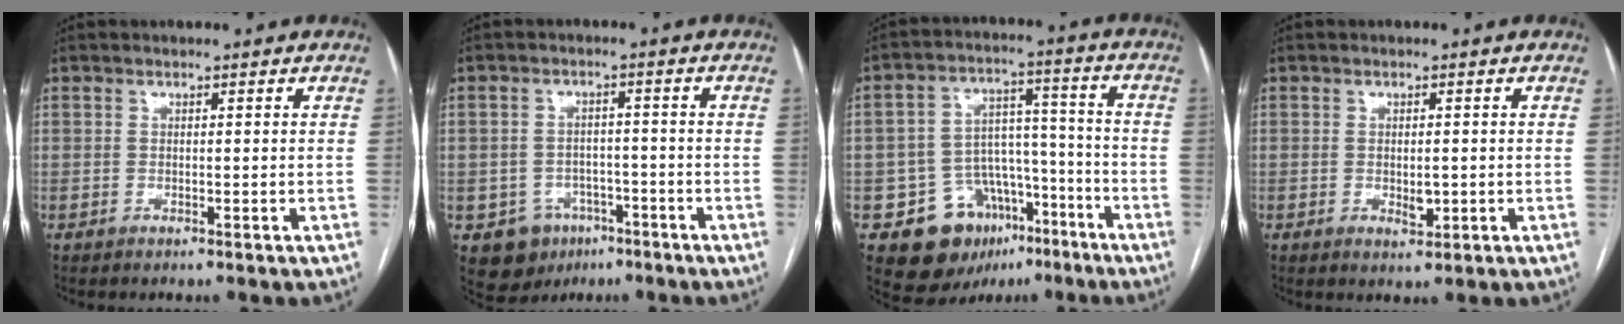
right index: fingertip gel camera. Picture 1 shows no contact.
{"total": 6.8, "force": [-3.5, 5.6, 1.5], "torque": [-0.024, 0.011, -0.041]}
{"total": 13.6, "force": [-7.4, 10.0, 5.4], "torque": [-0.067, 0.059, -0.101]}
{"total": 2.4, "force": [-0.3, 1.1, 2.0], "torque": [-0.035, -0.003, 0.001]}